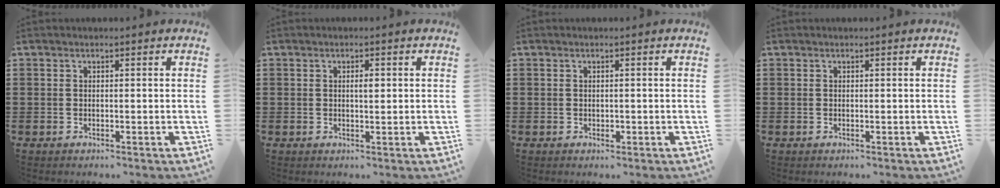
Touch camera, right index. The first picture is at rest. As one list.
[{"total": 1.6, "force": [0.3, 0.5, 1.5], "torque": [-0.031, 0.003, 0.003]}, {"total": 0.8, "force": [-0.1, 0.5, 0.6], "torque": [-0.012, 0.000, -0.001]}, {"total": 0.0}]